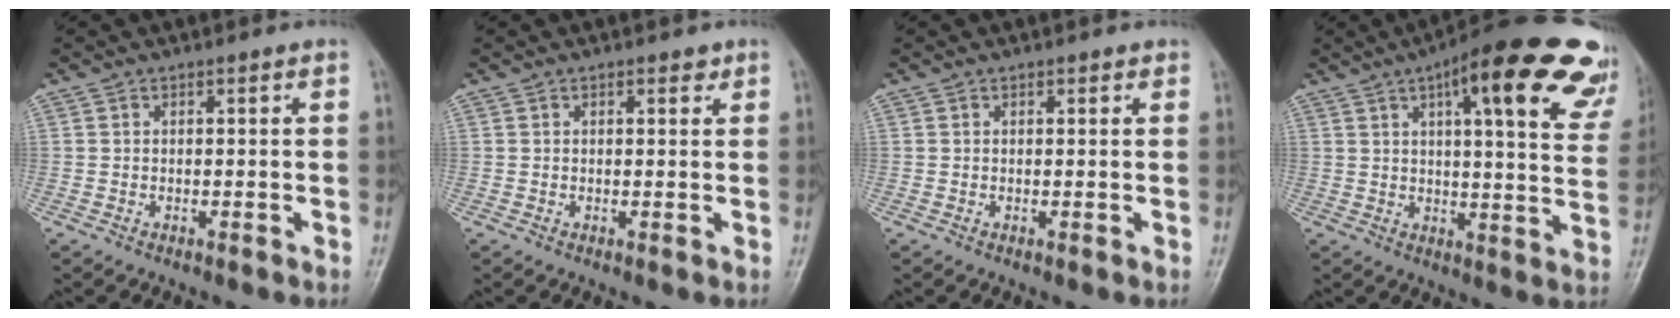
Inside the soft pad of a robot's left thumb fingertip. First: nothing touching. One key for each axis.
{"total": 1.3, "fx": 0.8, "fy": 0.7, "fz": 0.7, "tx": -0.001, "ty": -0.003, "tz": 0.008}
{"total": 0.8, "fx": 0.6, "fy": 0.5, "fz": 0.4, "tx": 0.002, "ty": -0.003, "tz": 0.003}
{"total": 25.2, "fx": 14.6, "fy": 6.7, "fz": 19.5, "tx": -0.230, "ty": -0.024, "tz": 0.172}